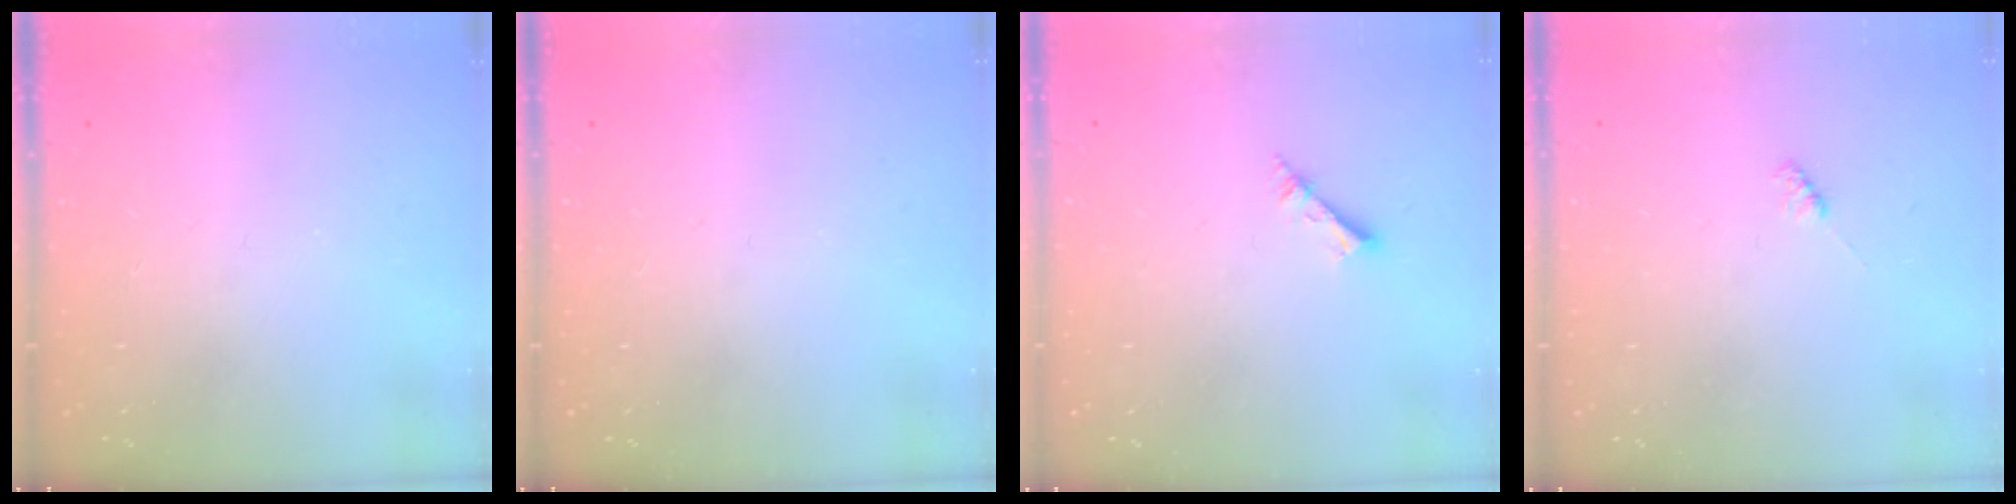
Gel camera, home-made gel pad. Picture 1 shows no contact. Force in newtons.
{"total": 0.0}
{"total": 2.2, "press": 2.2, "slide": 0.3}
{"total": 2.3, "press": 2.2, "slide": 0.5}